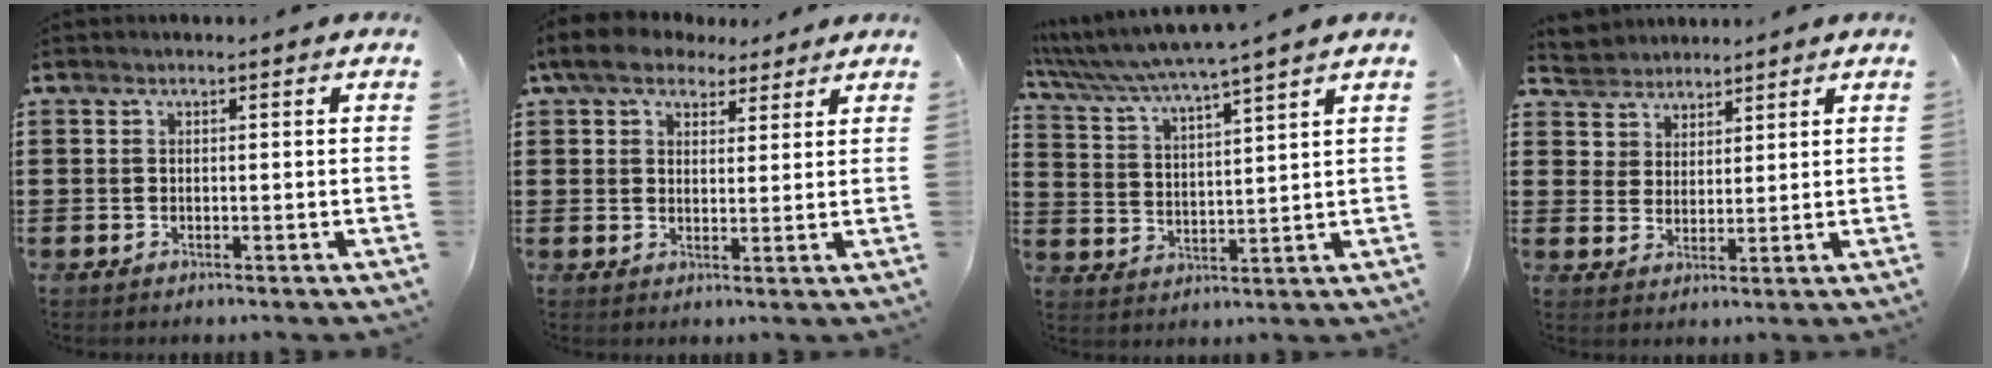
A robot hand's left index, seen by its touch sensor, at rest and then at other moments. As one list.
[{"total": 6.2, "force": [4.7, 2.9, 2.7], "torque": [-0.071, 0.005, 0.089]}, {"total": 4.8, "force": [4.1, -1.2, 2.1], "torque": [-0.061, -0.037, 0.064]}, {"total": 3.9, "force": [3.2, 2.1, -0.8], "torque": [-0.006, -0.004, 0.060]}]